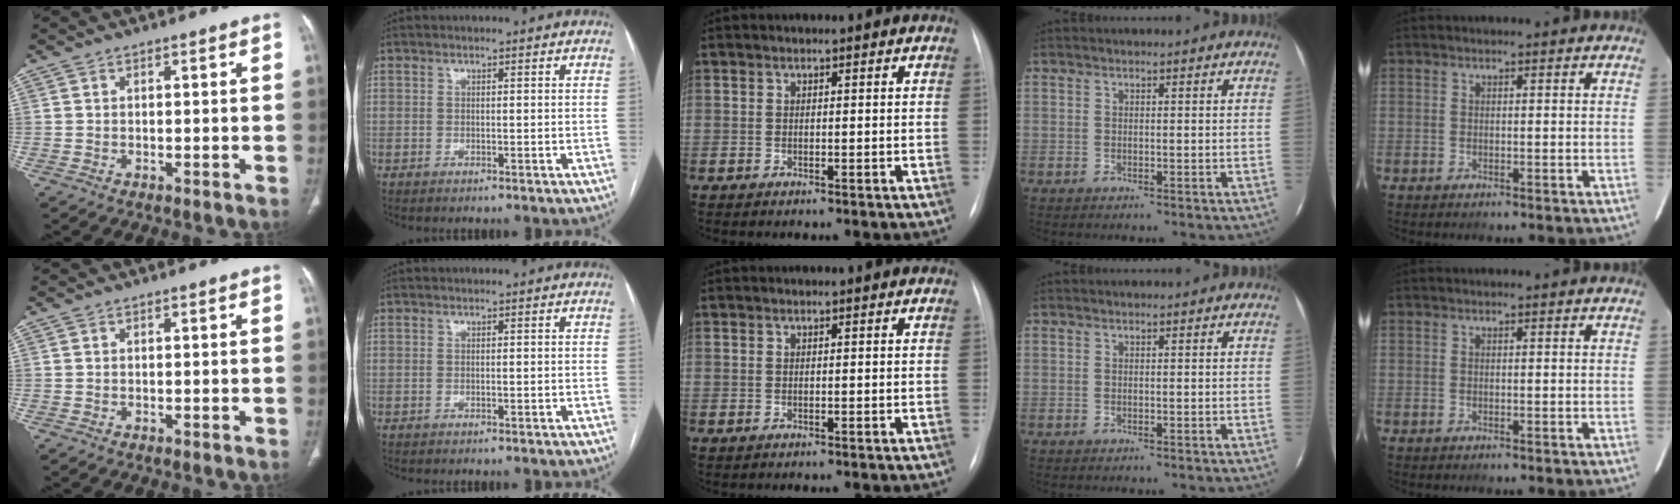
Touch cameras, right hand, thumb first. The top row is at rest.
{}